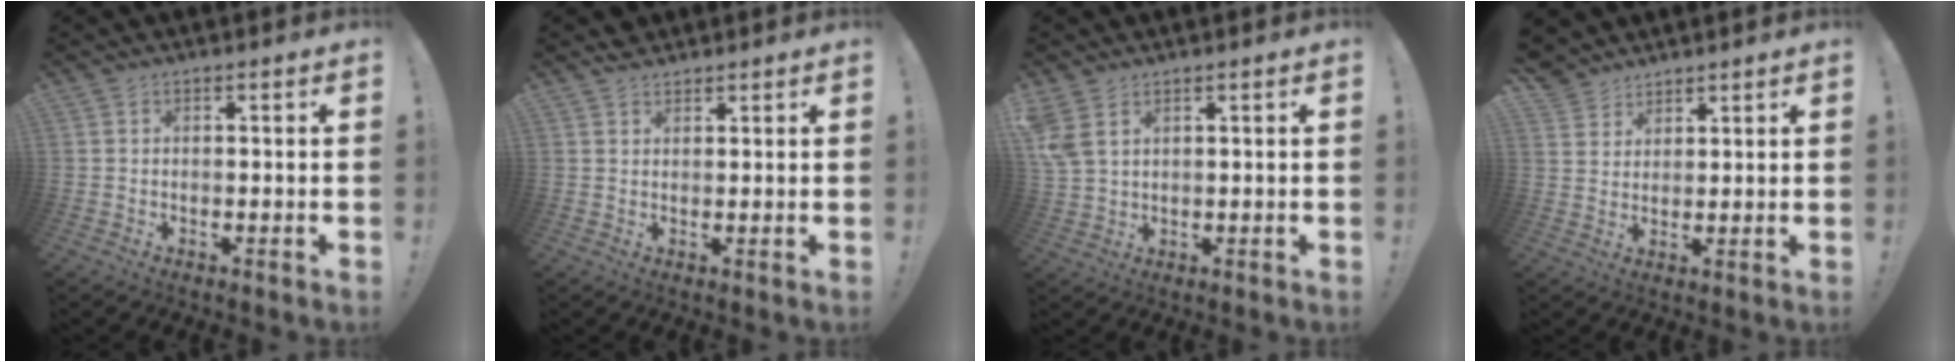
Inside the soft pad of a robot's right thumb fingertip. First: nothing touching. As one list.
[{"total": 2.4, "force": [2.1, 1.2, 0.2], "torque": [0.009, -0.015, 0.037]}, {"total": 5.9, "force": [3.1, 3.5, 3.7], "torque": [-0.074, -0.008, 0.063]}, {"total": 5.1, "force": [3.8, 3.4, 0.4], "torque": [-0.011, -0.028, 0.076]}]